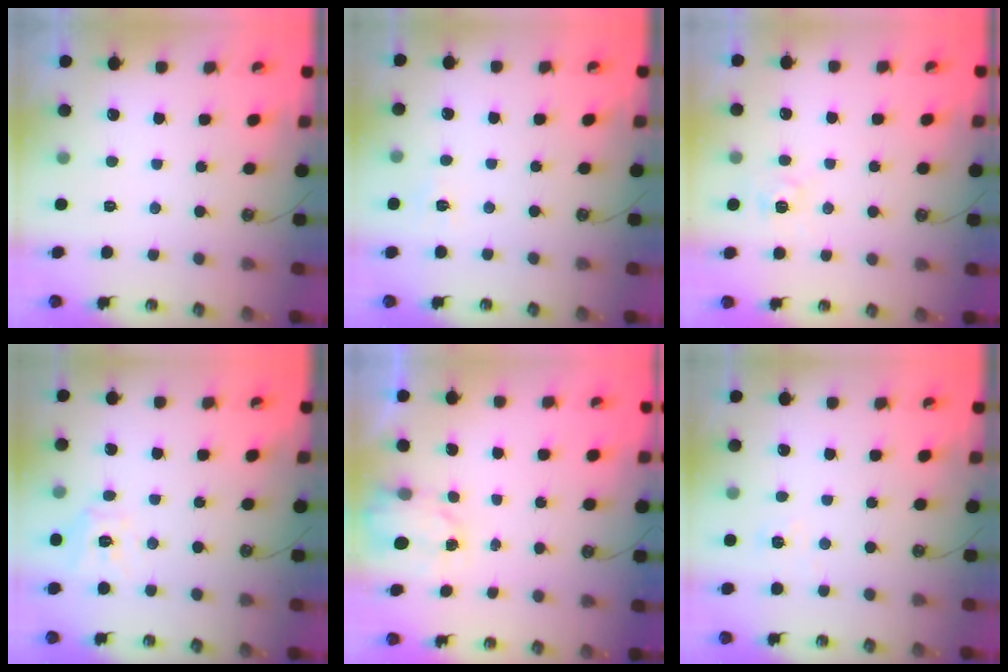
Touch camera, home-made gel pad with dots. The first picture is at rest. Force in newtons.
{"total": 3.9, "press": 3.9, "slide": 0.5}
{"total": 5.4, "press": 5.3, "slide": 0.5}
{"total": 9.3, "press": 9.3, "slide": 0.9}
{"total": 1.6, "press": 1.6, "slide": 0.3}
{"total": 4.2, "press": 4.2, "slide": 0.5}